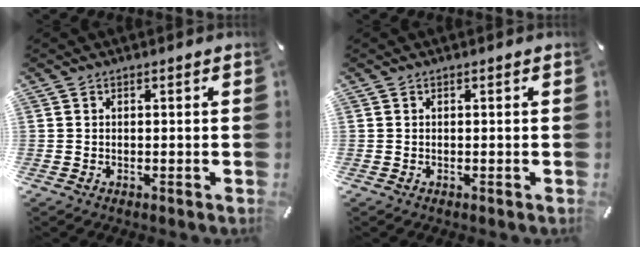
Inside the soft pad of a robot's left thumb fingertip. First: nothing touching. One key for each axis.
{"total": 0.0}